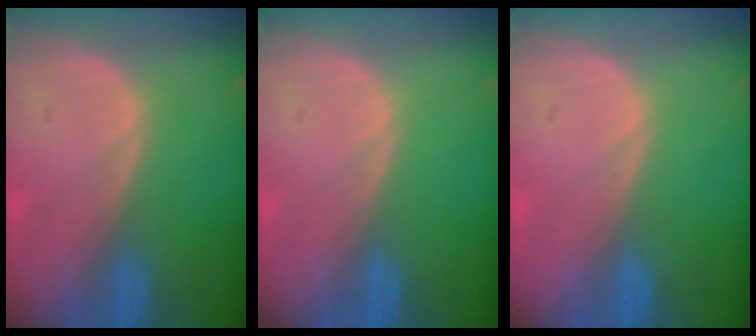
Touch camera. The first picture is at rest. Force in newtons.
{"total": 0.0}
{"total": 0.0}